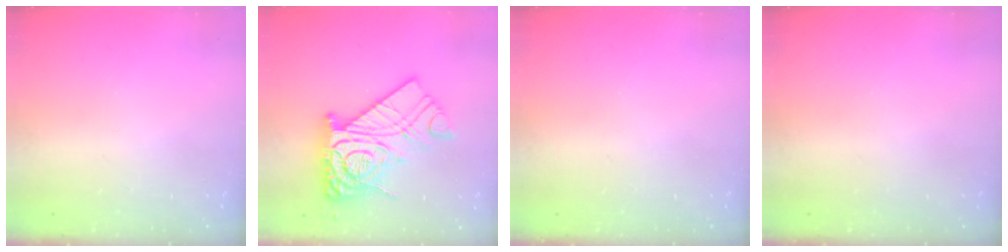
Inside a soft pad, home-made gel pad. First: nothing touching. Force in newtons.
{"total": 18.8, "press": 18.7, "slide": 1.5}
{"total": 0.0}
{"total": 0.0}